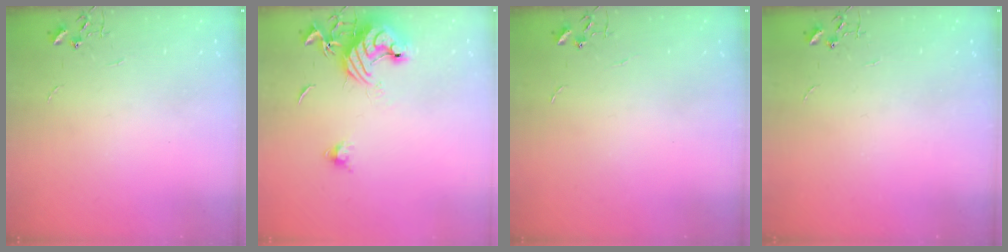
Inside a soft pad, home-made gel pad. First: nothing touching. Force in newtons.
{"total": 13.8, "press": 13.7, "slide": 1.8}
{"total": 0.0}
{"total": 0.0}